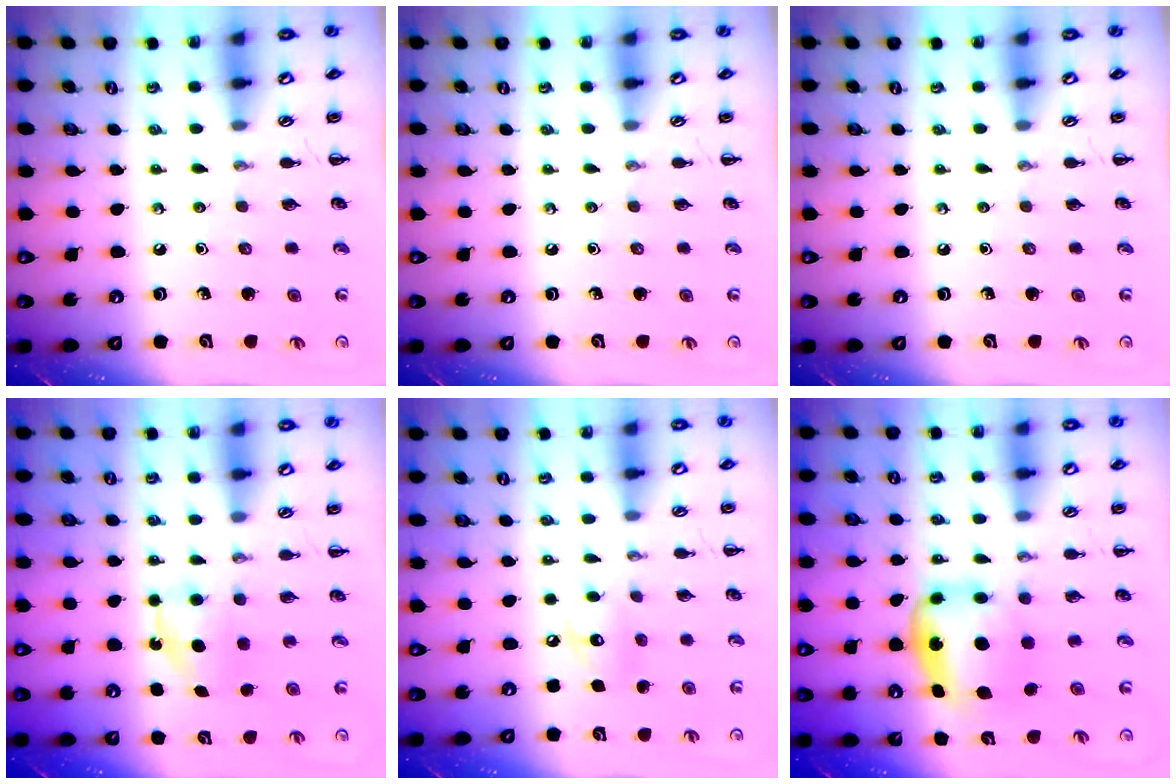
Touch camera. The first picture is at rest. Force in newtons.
{"total": 0.0}
{"total": 0.0}
{"total": 5.8, "press": 5.6, "slide": 1.7}
{"total": 7.5, "press": 7.5, "slide": 0.7}
{"total": 6.0, "press": 5.9, "slide": 1.5}